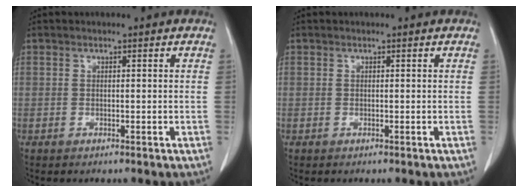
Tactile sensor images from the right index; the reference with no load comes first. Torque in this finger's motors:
{"motor_torque": [0.07, -0.03, -0.02, 0.01]}